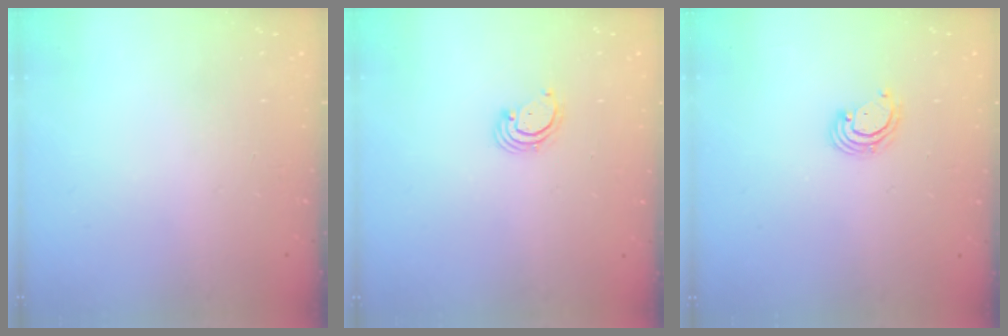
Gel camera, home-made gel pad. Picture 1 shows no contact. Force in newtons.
{"total": 2.5, "press": 2.5, "slide": 0.3}
{"total": 2.6, "press": 2.6, "slide": 0.2}